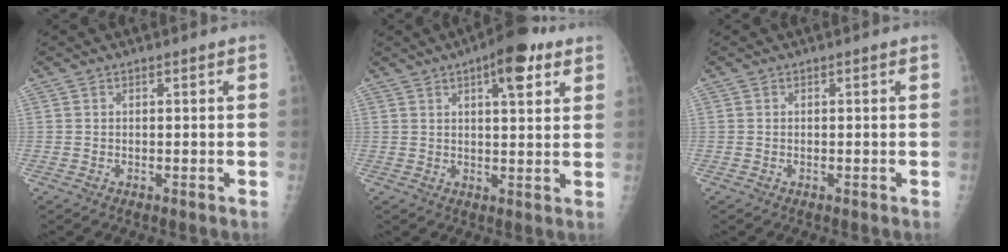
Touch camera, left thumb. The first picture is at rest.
{"total": 9.6, "force": [5.0, 3.3, 7.6], "torque": [-0.088, -0.012, 0.064]}
{"total": 0.0}